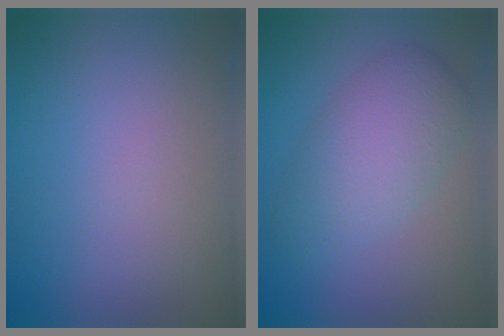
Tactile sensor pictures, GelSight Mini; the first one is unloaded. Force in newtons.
{"total": 5.2, "press": 5.2, "slide": 0.3}